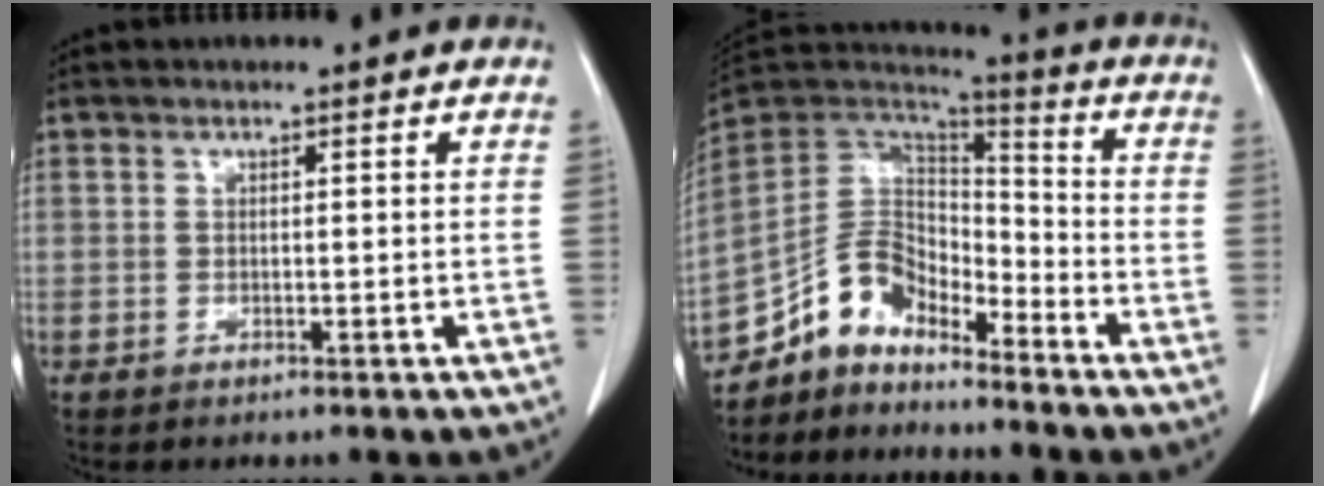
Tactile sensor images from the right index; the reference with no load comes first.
{"total": 11.3, "force": [-9.7, 5.0, 3.0], "torque": [-0.058, 0.052, -0.188]}